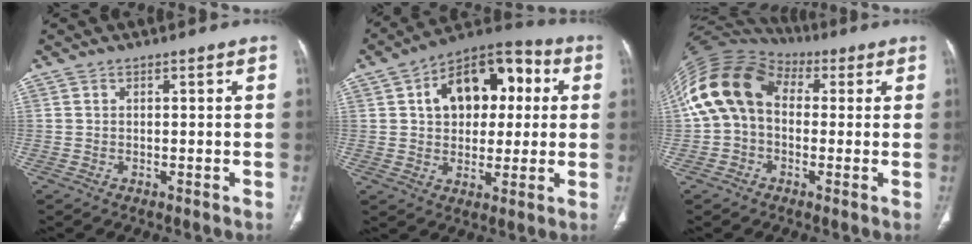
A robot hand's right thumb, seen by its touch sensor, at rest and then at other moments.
{"total": 17.8, "force": [4.2, 11.1, 13.2], "torque": [-0.155, 0.025, 0.059]}
{"total": 14.6, "force": [1.3, 10.8, 9.7], "torque": [-0.183, 0.045, 0.014]}